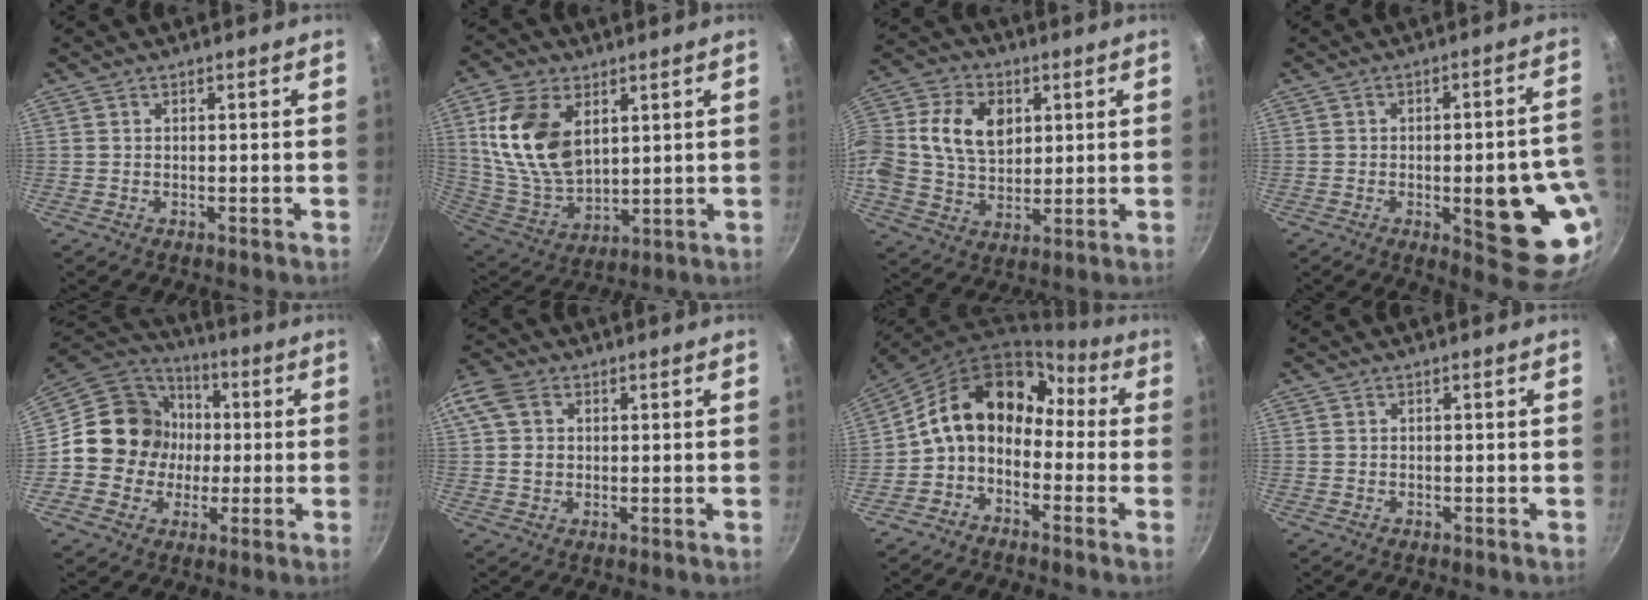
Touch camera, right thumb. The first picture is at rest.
{"total": 16.9, "force": [5.1, 10.6, 12.2], "torque": [-0.216, -0.027, 0.113]}
{"total": 18.9, "force": [3.8, 14.1, 12.0], "torque": [-0.250, 0.033, 0.064]}
{"total": 17.7, "force": [-4.0, 6.4, 16.1], "torque": [-0.153, 0.014, -0.046]}
{"total": 16.3, "force": [0.0, 15.2, 6.0], "torque": [-0.073, 0.033, -0.006]}
{"total": 8.0, "force": [2.0, 6.2, 4.6], "torque": [-0.090, 0.006, 0.026]}
{"total": 14.1, "force": [-1.5, 10.6, 9.2], "torque": [-0.142, 0.074, -0.051]}
{"total": 0.0}